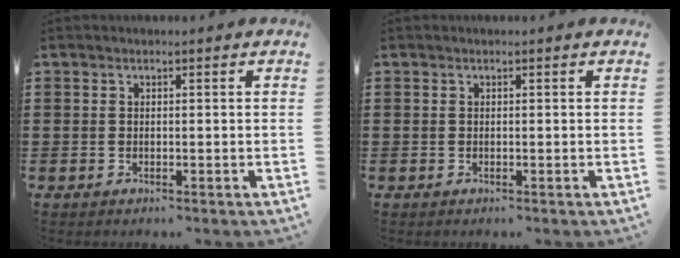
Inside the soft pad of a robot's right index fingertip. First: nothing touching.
{"total": 0.0}